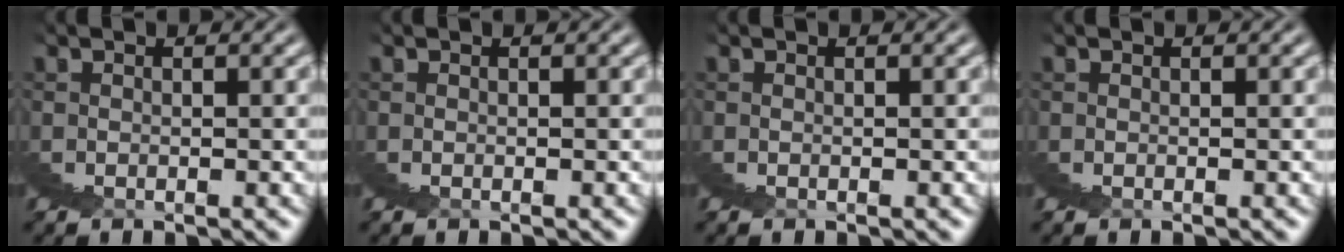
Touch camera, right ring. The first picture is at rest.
{"total": 0.0}
{"total": 0.0}
{"total": 0.0}